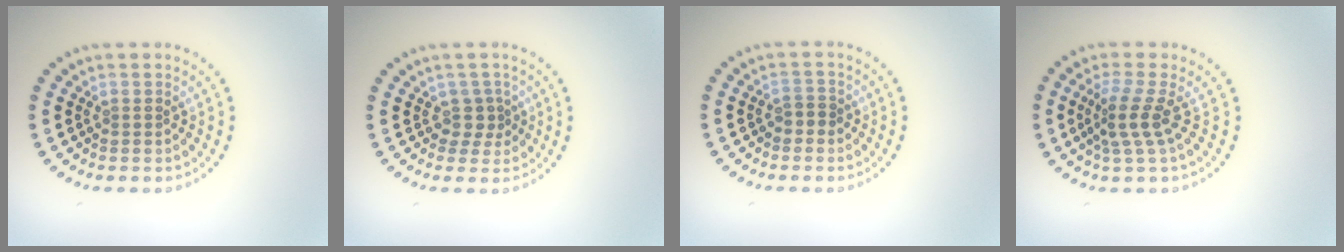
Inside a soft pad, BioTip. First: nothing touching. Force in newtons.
{"total": 1.6, "press": 1.2, "slide": 1.1}
{"total": 1.2, "press": 1.0, "slide": 0.5}
{"total": 2.8, "press": 2.0, "slide": 2.0}